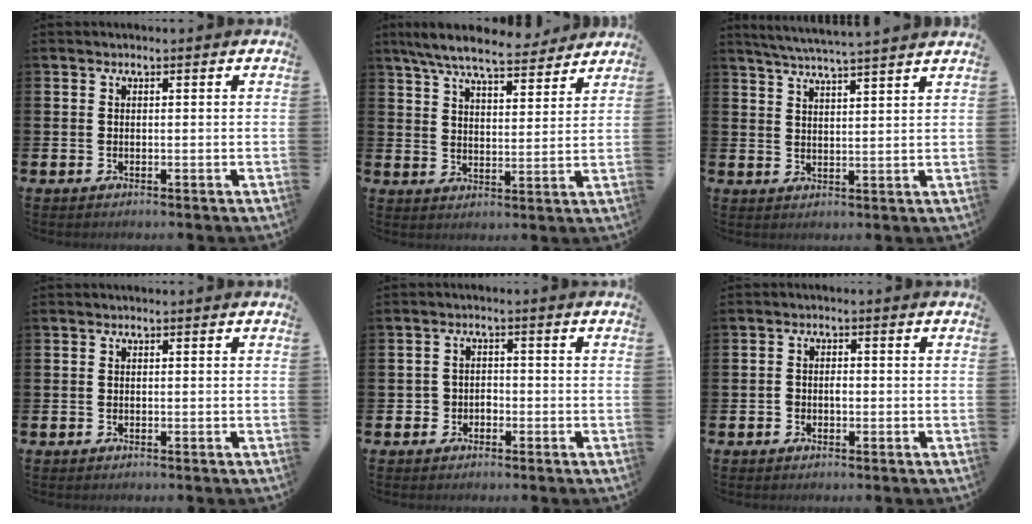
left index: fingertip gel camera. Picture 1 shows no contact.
{"total": 8.1, "force": [7.3, 1.5, 3.1], "torque": [-0.079, -0.037, 0.129]}
{"total": 5.3, "force": [5.1, -0.8, 1.1], "torque": [-0.042, -0.025, 0.092]}
{"total": 0.0}
{"total": 2.2, "force": [-1.4, 1.7, 0.0], "torque": [-0.004, 0.003, -0.033]}
{"total": 1.5, "force": [-0.5, 1.2, 0.9], "torque": [-0.005, 0.002, -0.015]}